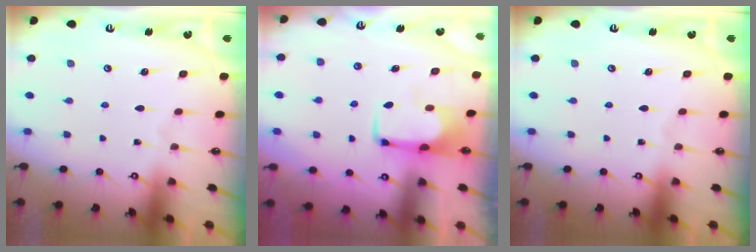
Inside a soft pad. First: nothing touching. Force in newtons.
{"total": 1.8, "press": 1.7, "slide": 0.5}
{"total": 0.0}